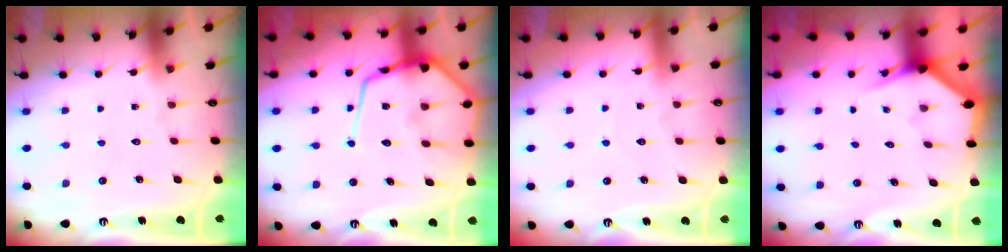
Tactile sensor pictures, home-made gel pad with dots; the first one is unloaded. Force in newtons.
{"total": 16.8, "press": 16.8, "slide": 1.4}
{"total": 2.6, "press": 2.6, "slide": 0.2}
{"total": 2.6, "press": 2.6, "slide": 0.0}